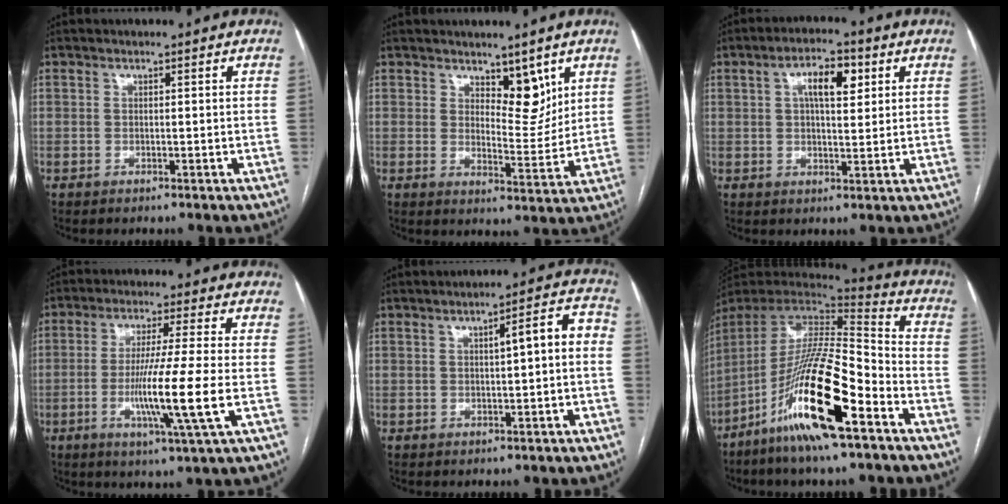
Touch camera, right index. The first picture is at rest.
{"total": 5.9, "force": [3.7, 2.5, 3.8], "torque": [-0.051, -0.009, 0.062]}
{"total": 6.8, "force": [2.4, 2.5, 5.8], "torque": [-0.099, 0.014, 0.038]}
{"total": 11.2, "force": [-2.5, -1.5, 10.8], "torque": [-0.201, -0.022, -0.048]}
{"total": 5.4, "force": [0.0, 0.9, 5.3], "torque": [-0.068, 0.022, -0.001]}
{"total": 22.1, "force": [-11.0, 2.9, 18.9], "torque": [-0.371, -0.040, -0.200]}